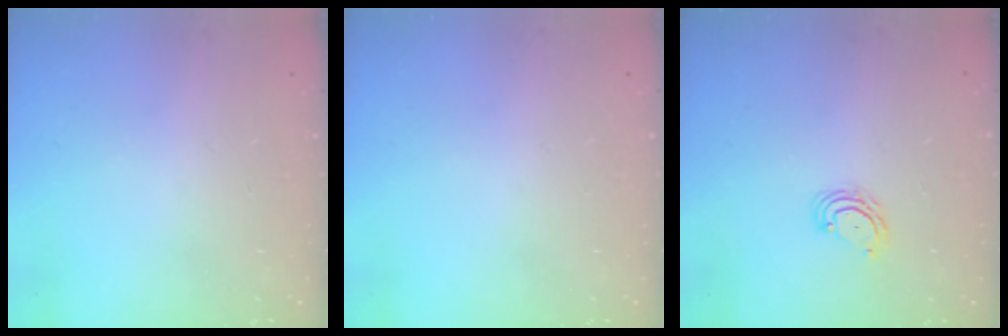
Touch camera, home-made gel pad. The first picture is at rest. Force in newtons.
{"total": 0.0}
{"total": 5.0, "press": 5.0, "slide": 0.4}